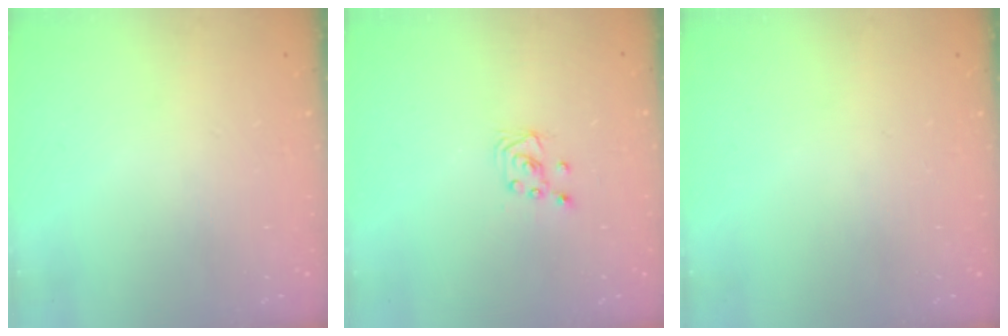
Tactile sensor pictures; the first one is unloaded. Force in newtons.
{"total": 2.0, "press": 2.0, "slide": 0.2}
{"total": 0.0}